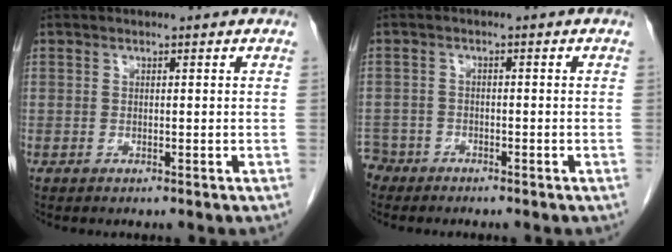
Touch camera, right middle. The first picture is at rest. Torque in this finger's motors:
{"motor_torque": [1.09, -1.05, 0.32, 0.00]}